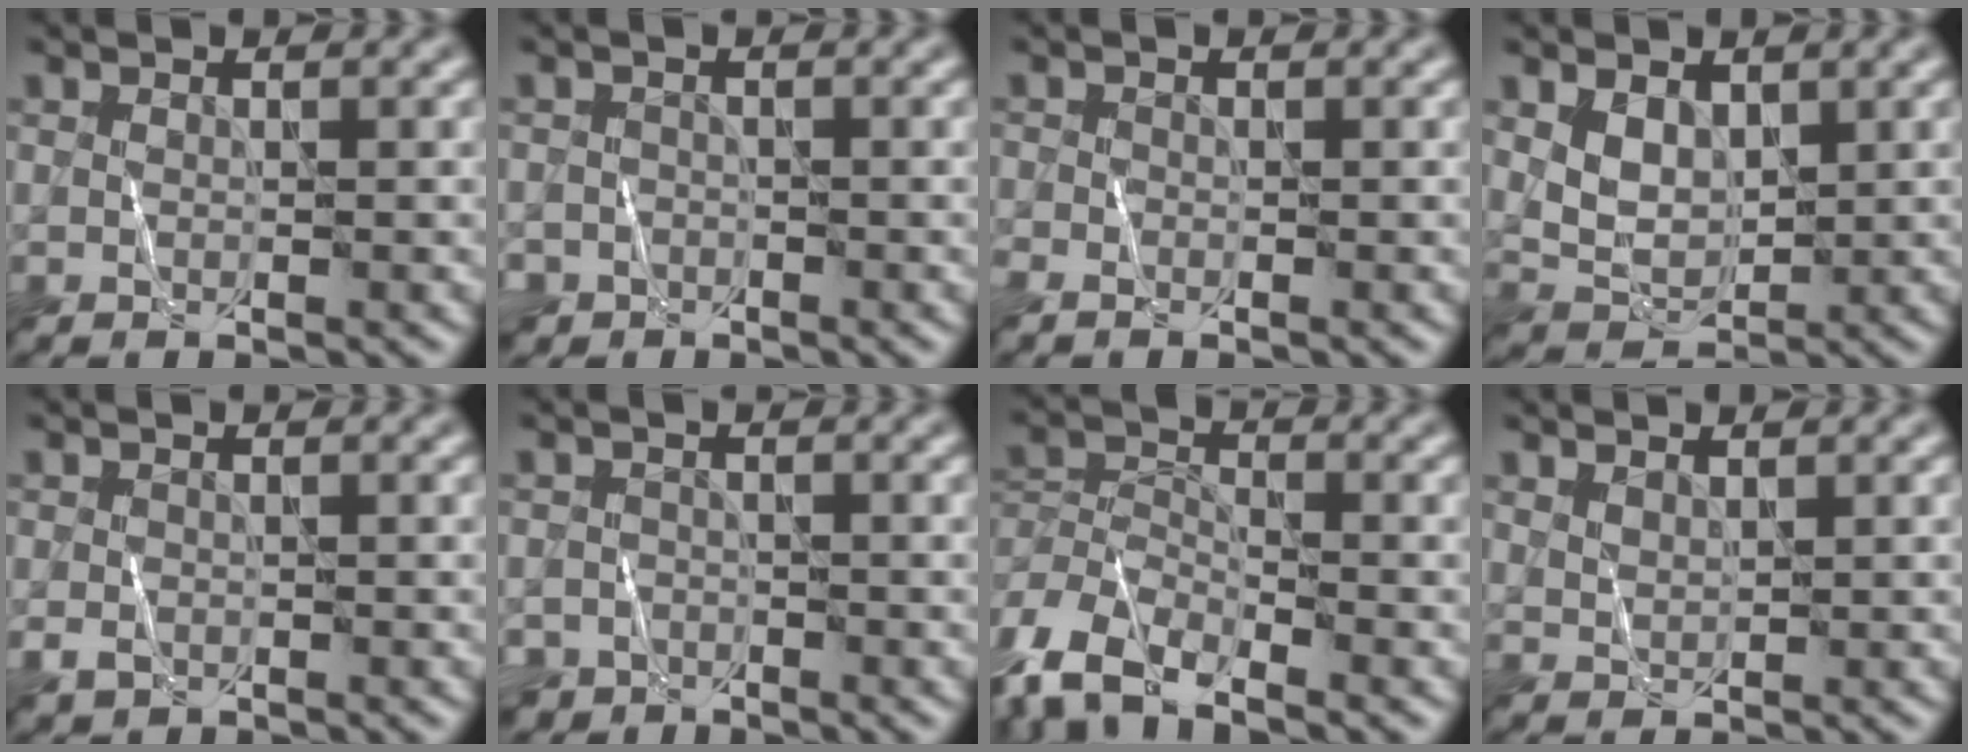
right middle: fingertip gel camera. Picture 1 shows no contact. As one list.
[{"total": 2.3, "force": [-1.7, 1.5, -0.1], "torque": [0.016, 0.005, -0.031]}, {"total": 1.2, "force": [-0.9, 0.5, 0.5], "torque": [-0.014, -0.003, -0.023]}, {"total": 2.8, "force": [1.2, 1.9, 1.8], "torque": [-0.037, -0.007, 0.029]}, {"total": 1.6, "force": [-0.7, 1.2, 0.9], "torque": [-0.018, -0.005, -0.016]}, {"total": 2.8, "force": [-2.3, 1.6, 0.0], "torque": [0.015, 0.002, -0.042]}, {"total": 6.8, "force": [-4.7, 3.1, 3.7], "torque": [-0.077, -0.004, -0.105]}, {"total": 1.0, "force": [1.0, 0.2, 0.3], "torque": [-0.011, 0.000, 0.023]}]